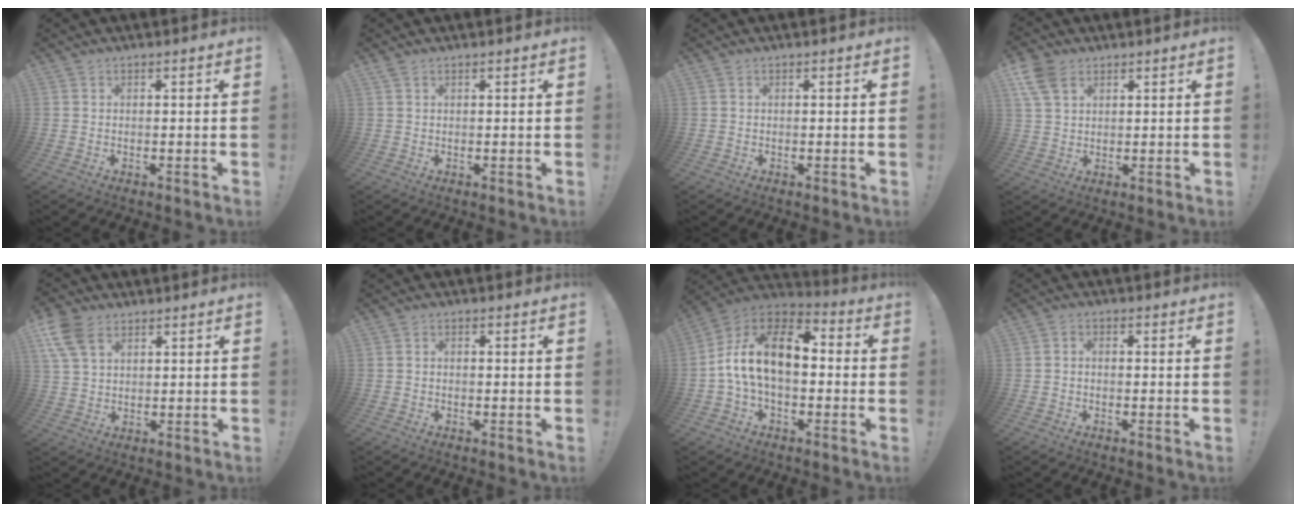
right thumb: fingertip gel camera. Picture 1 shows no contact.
{"total": 0.8, "force": [0.7, 0.2, 0.5], "torque": [-0.010, 0.001, 0.013]}
{"total": 0.0}
{"total": 8.7, "force": [4.3, 6.1, 4.5], "torque": [-0.088, -0.008, 0.088]}
{"total": 9.8, "force": [4.7, 6.6, 5.6], "torque": [-0.113, -0.010, 0.094]}
{"total": 1.1, "force": [-0.8, 0.6, 0.5], "torque": [-0.008, 0.003, -0.014]}
{"total": 17.2, "force": [1.5, 10.0, 13.9], "torque": [-0.244, 0.013, 0.031]}
{"total": 1.7, "force": [-1.2, 0.9, 0.9], "torque": [-0.014, 0.007, -0.022]}